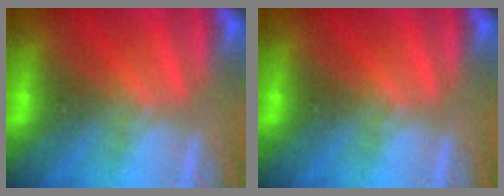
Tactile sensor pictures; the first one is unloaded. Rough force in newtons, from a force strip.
{"total": 0.0}